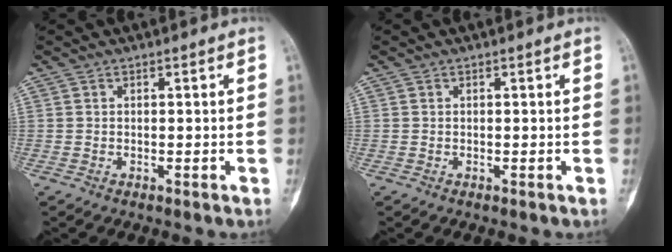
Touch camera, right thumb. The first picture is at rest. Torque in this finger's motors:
{"motor_torque": [0.21, 0.12, 0.06, -0.05, 0.00]}